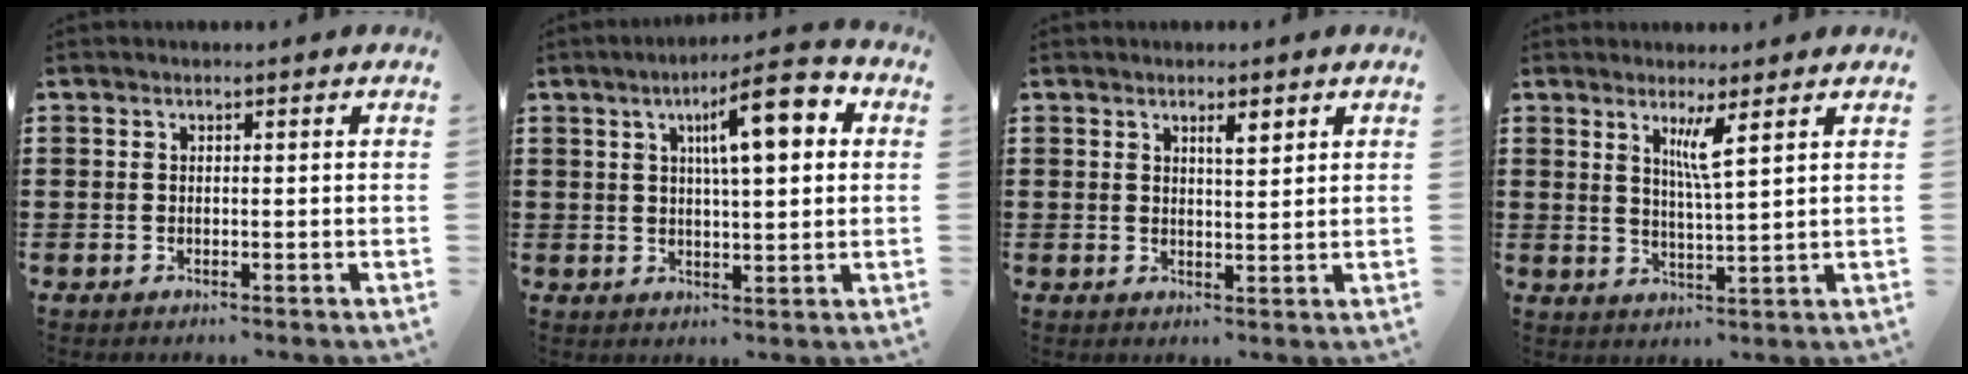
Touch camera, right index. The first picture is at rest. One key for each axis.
{"total": 9.2, "fx": 2.9, "fy": 2.1, "fz": 8.4, "tx": -0.136, "ty": -0.003, "tz": 0.040}
{"total": 2.4, "fx": 1.4, "fy": 0.5, "fz": 1.9, "tx": -0.022, "ty": -0.004, "tz": 0.018}
{"total": 4.0, "fx": 2.3, "fy": -0.2, "fz": 3.2, "tx": -0.063, "ty": -0.006, "tz": 0.036}